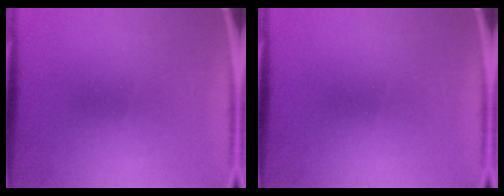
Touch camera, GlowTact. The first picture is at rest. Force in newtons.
{"total": 0.0}